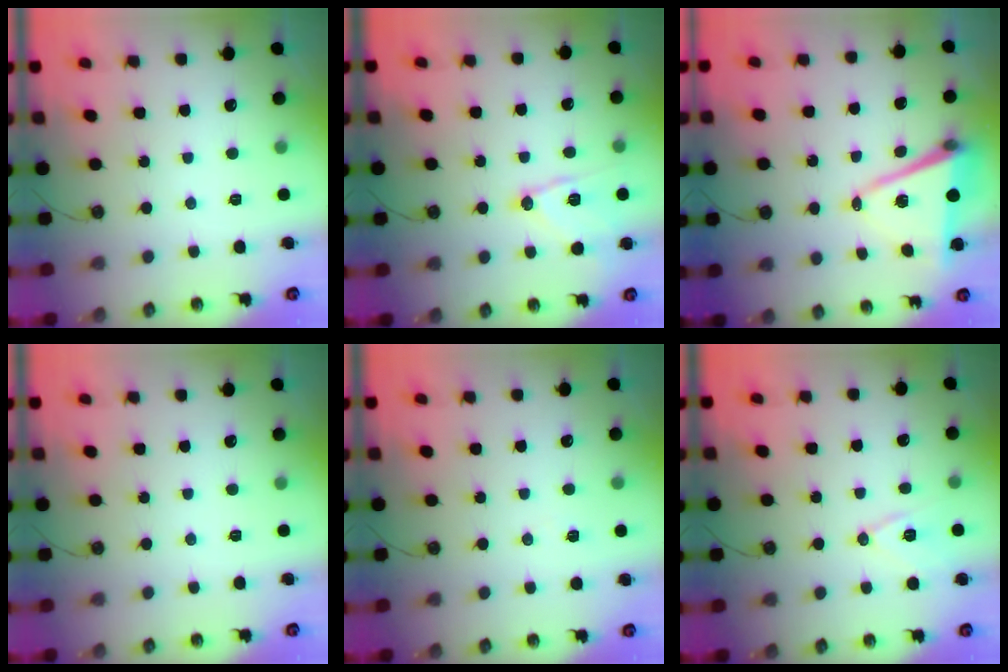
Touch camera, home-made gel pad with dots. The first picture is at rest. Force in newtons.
{"total": 12.1, "press": 12.0, "slide": 0.7}
{"total": 10.0, "press": 9.1, "slide": 4.1}
{"total": 0.0}
{"total": 3.0, "press": 2.2, "slide": 2.1}
{"total": 9.7, "press": 9.0, "slide": 3.5}